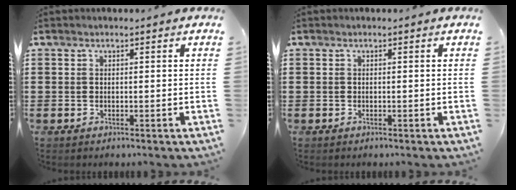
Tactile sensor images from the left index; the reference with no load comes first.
{"total": 0.0}